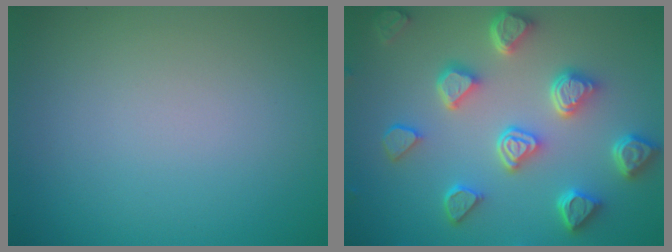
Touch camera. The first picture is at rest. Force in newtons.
{"total": 6.7, "press": 5.4, "slide": 3.9}